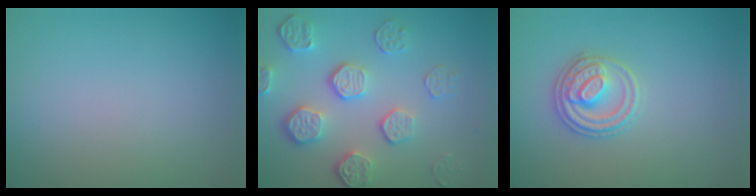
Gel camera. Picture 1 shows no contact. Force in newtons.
{"total": 5.3, "press": 4.1, "slide": 3.5}
{"total": 2.9, "press": 2.9, "slide": 0.1}